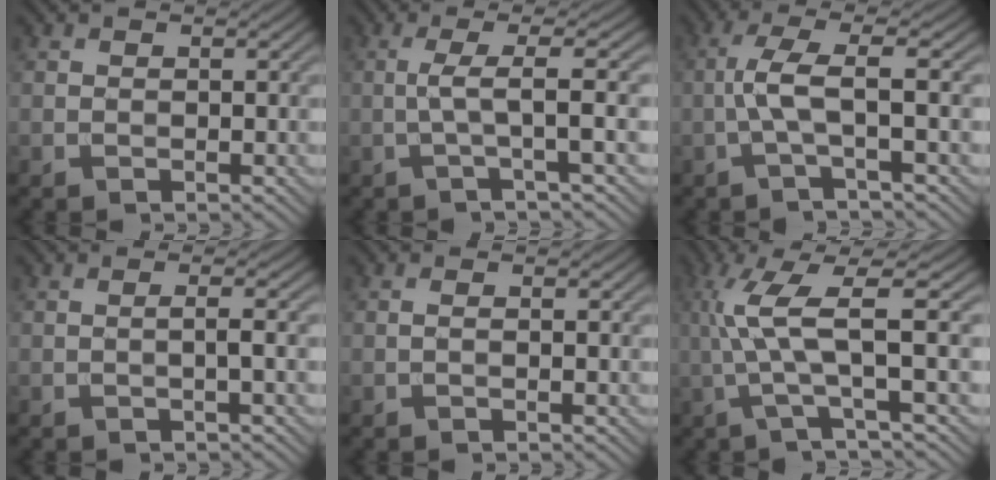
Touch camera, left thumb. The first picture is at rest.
{"total": 4.3, "force": [-0.3, 0.3, 4.3], "torque": [-0.074, 0.012, -0.017]}
{"total": 4.3, "force": [-0.8, 0.4, 4.3], "torque": [-0.084, 0.016, -0.029]}
{"total": 1.6, "force": [-0.2, 0.1, 1.6], "torque": [-0.026, 0.007, -0.012]}
{"total": 0.6, "force": [-0.2, 0.0, 0.6], "torque": [-0.012, 0.001, -0.005]}
{"total": 8.2, "force": [0.3, 1.2, 8.1], "torque": [-0.164, 0.014, 0.002]}